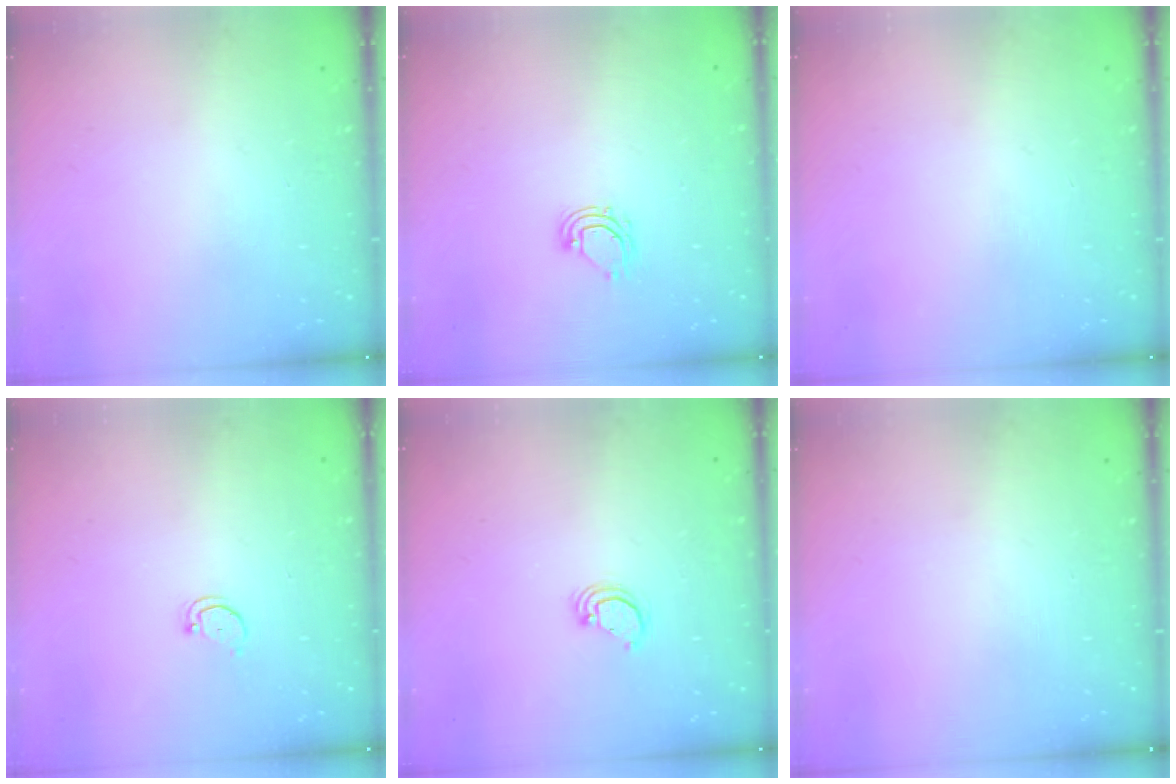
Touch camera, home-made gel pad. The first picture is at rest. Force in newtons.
{"total": 5.4, "press": 5.4, "slide": 0.3}
{"total": 0.0}
{"total": 2.5, "press": 2.4, "slide": 0.4}
{"total": 2.9, "press": 2.9, "slide": 0.1}
{"total": 0.0}